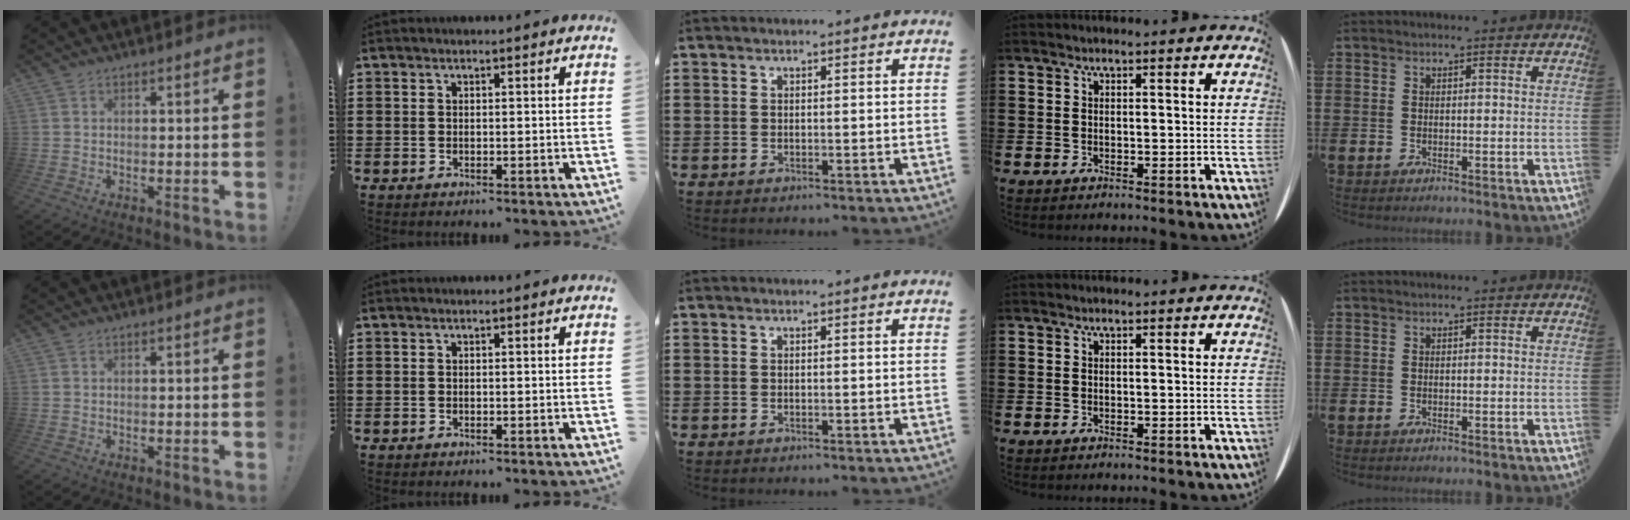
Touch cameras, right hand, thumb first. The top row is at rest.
{}